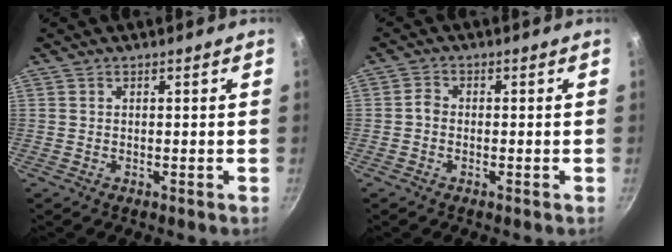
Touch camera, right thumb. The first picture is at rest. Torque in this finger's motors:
{"motor_torque": [0.12, 0.09, 0.31, 0.04, -0.03]}